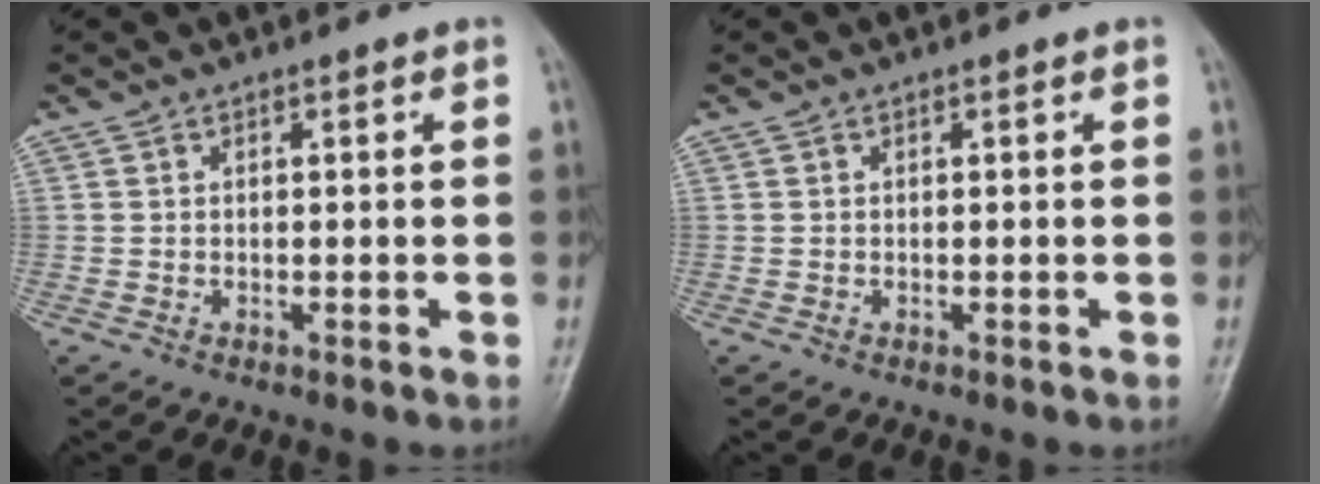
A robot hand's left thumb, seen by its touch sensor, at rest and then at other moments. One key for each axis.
{"total": 0.0}